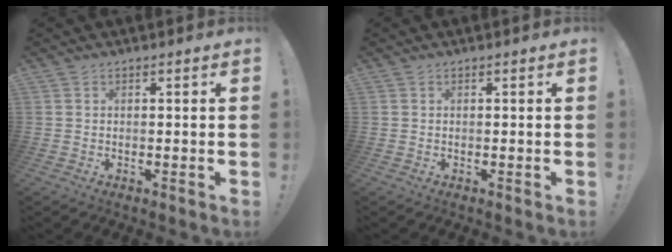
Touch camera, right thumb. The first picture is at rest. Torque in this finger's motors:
{"motor_torque": [0.00, 0.00, 0.00, 0.00, 0.00]}